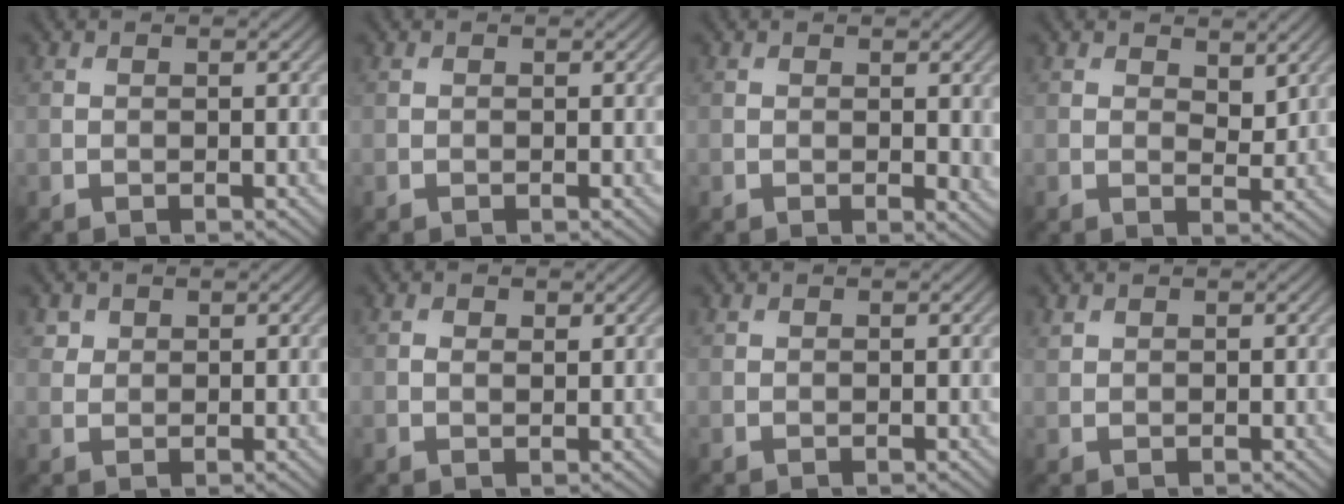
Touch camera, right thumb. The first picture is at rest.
{"total": 0.0}
{"total": 1.8, "force": [0.2, 0.9, 1.5], "torque": [-0.016, -0.007, 0.006]}
{"total": 3.2, "force": [1.9, 1.6, 2.0], "torque": [-0.032, -0.007, 0.032]}
{"total": 1.7, "force": [1.0, 1.3, 0.3], "torque": [-0.006, -0.007, 0.022]}
{"total": 1.0, "force": [0.5, 0.5, 0.7], "torque": [-0.013, -0.002, 0.008]}
{"total": 0.0}
{"total": 0.6, "force": [0.6, 0.2, 0.1], "torque": [-0.007, 0.000, 0.016]}